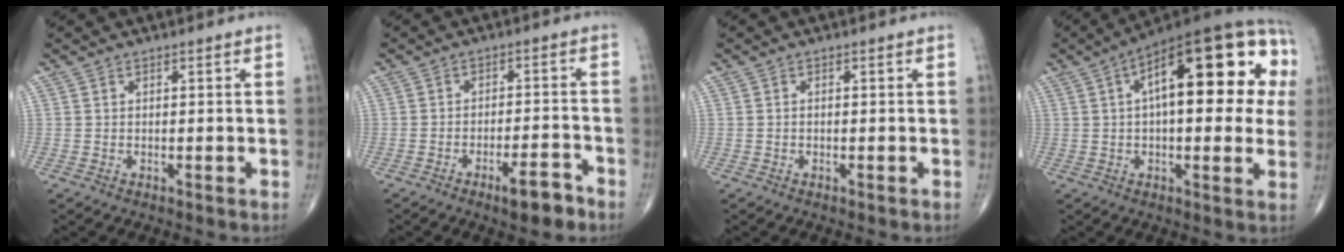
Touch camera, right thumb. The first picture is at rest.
{"total": 5.9, "force": [-3.9, 1.6, 4.2], "torque": [-0.062, 0.025, -0.057]}
{"total": 0.5, "force": [-0.1, 0.3, 0.4], "torque": [-0.010, 0.001, -0.004]}
{"total": 26.2, "force": [5.7, 10.1, 23.5], "torque": [-0.315, 0.038, 0.070]}